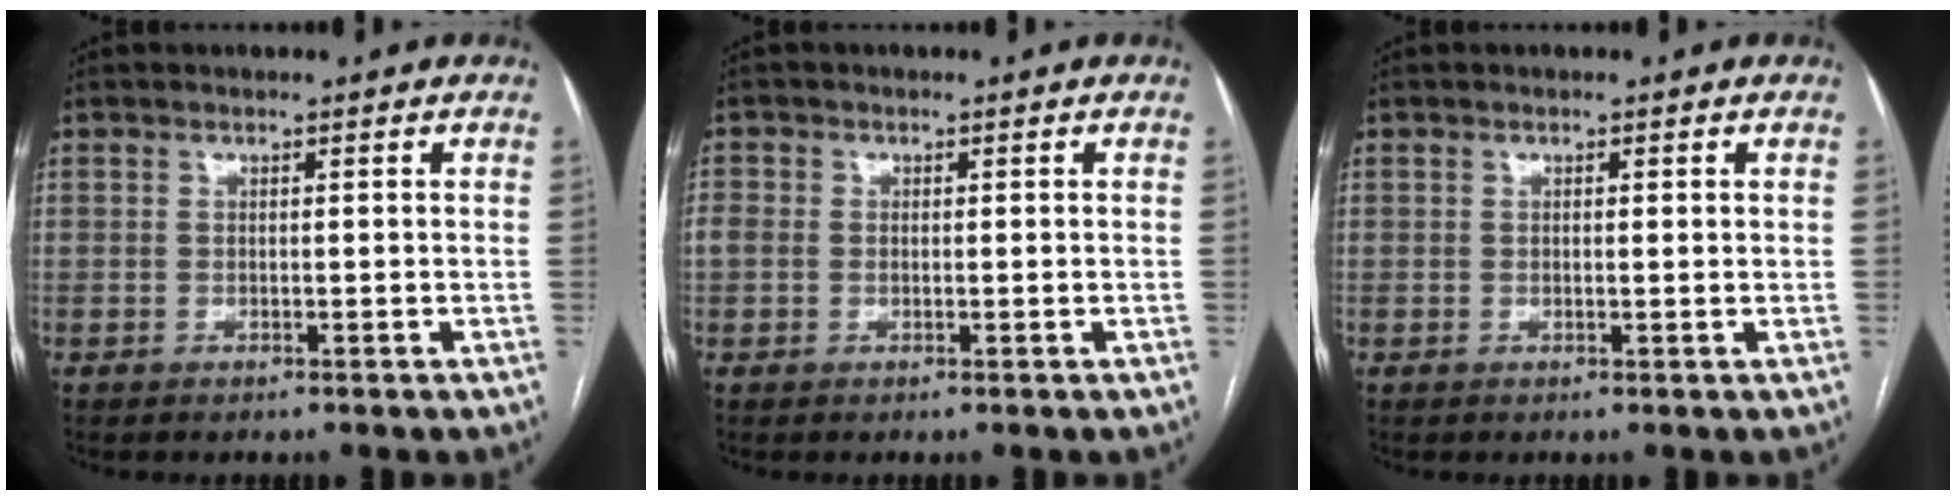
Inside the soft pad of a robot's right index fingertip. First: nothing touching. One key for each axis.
{"total": 2.2, "fx": 0.0, "fy": 1.9, "fz": 1.1, "tx": -0.029, "ty": 0.015, "tz": 0.002}
{"total": 0.5, "fx": 0.2, "fy": 0.2, "fz": 0.5, "tx": -0.011, "ty": 0.000, "tz": 0.002}